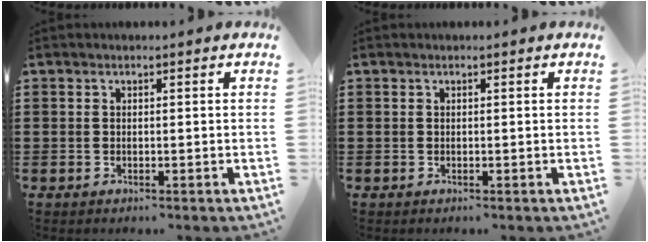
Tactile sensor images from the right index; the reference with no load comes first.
{"total": 0.0}